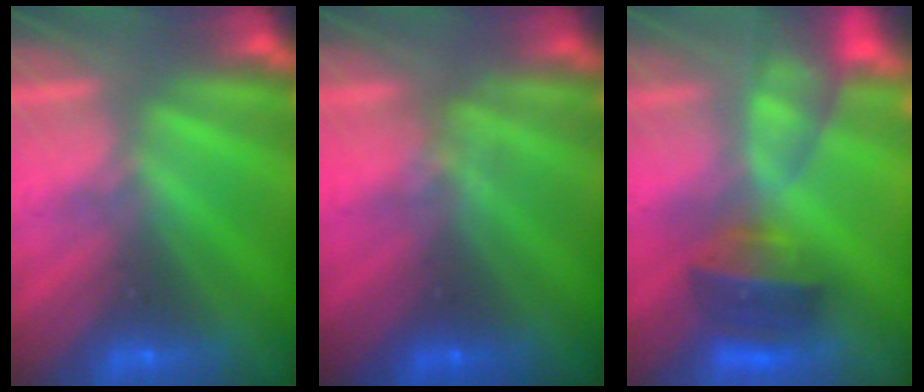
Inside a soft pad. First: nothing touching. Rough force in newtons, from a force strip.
{"total": 1.2}
{"total": 10.8}